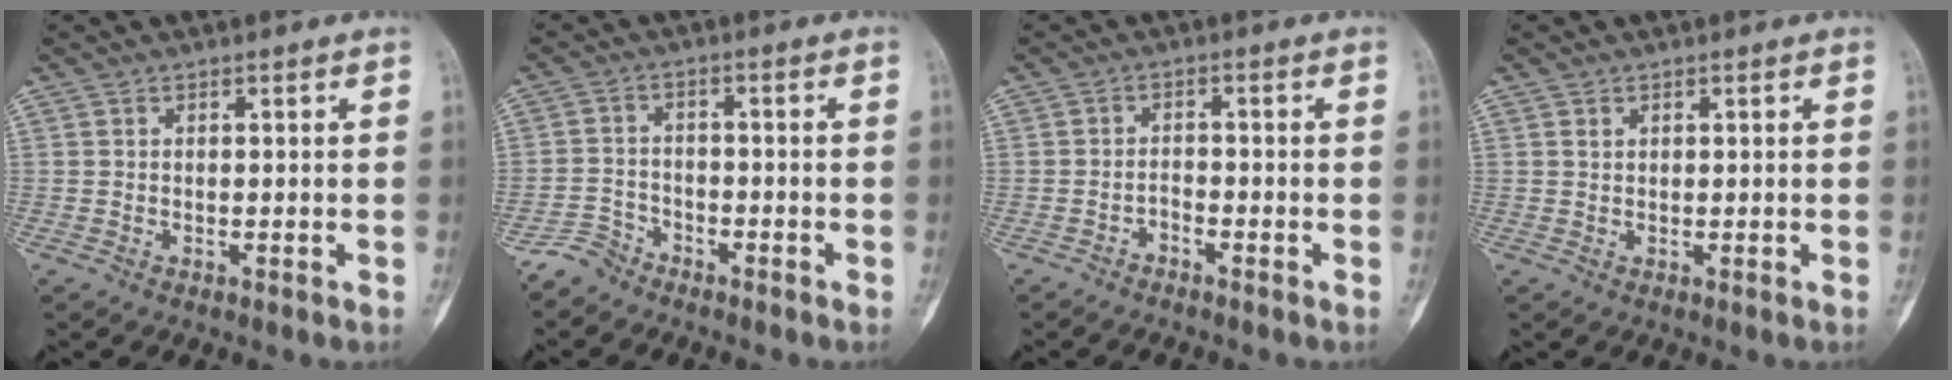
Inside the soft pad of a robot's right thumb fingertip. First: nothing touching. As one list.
[{"total": 3.9, "force": [-3.5, 1.7, 0.0], "torque": [0.005, 0.014, -0.075]}, {"total": 1.7, "force": [-1.5, 0.6, 0.5], "torque": [-0.010, 0.014, -0.029]}, {"total": 0.7, "force": [0.4, 0.5, 0.3], "torque": [-0.002, -0.002, 0.007]}]